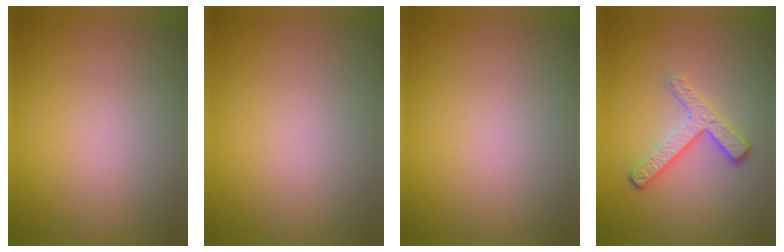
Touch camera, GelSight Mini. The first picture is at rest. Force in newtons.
{"total": 0.0}
{"total": 0.0}
{"total": 3.4, "press": 2.5, "slide": 2.3}